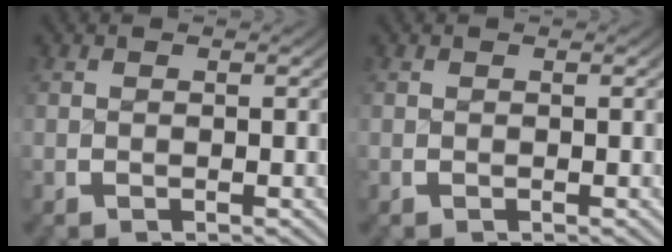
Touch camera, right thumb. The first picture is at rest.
{"total": 0.0}